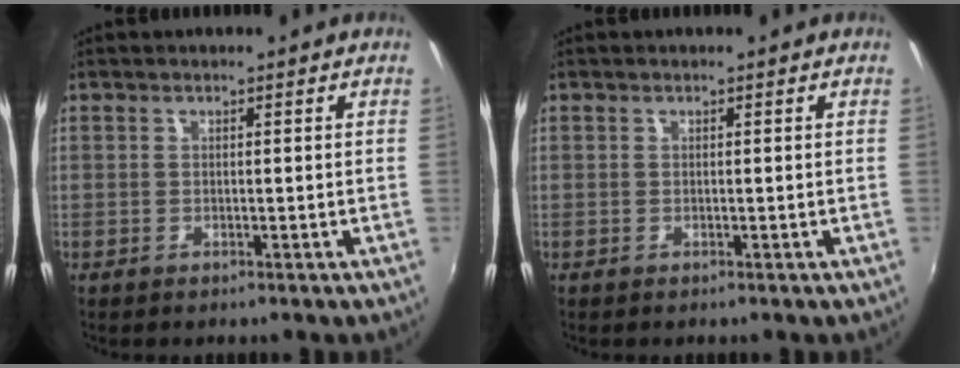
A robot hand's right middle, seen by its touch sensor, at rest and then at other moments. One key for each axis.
{"total": 0.0}